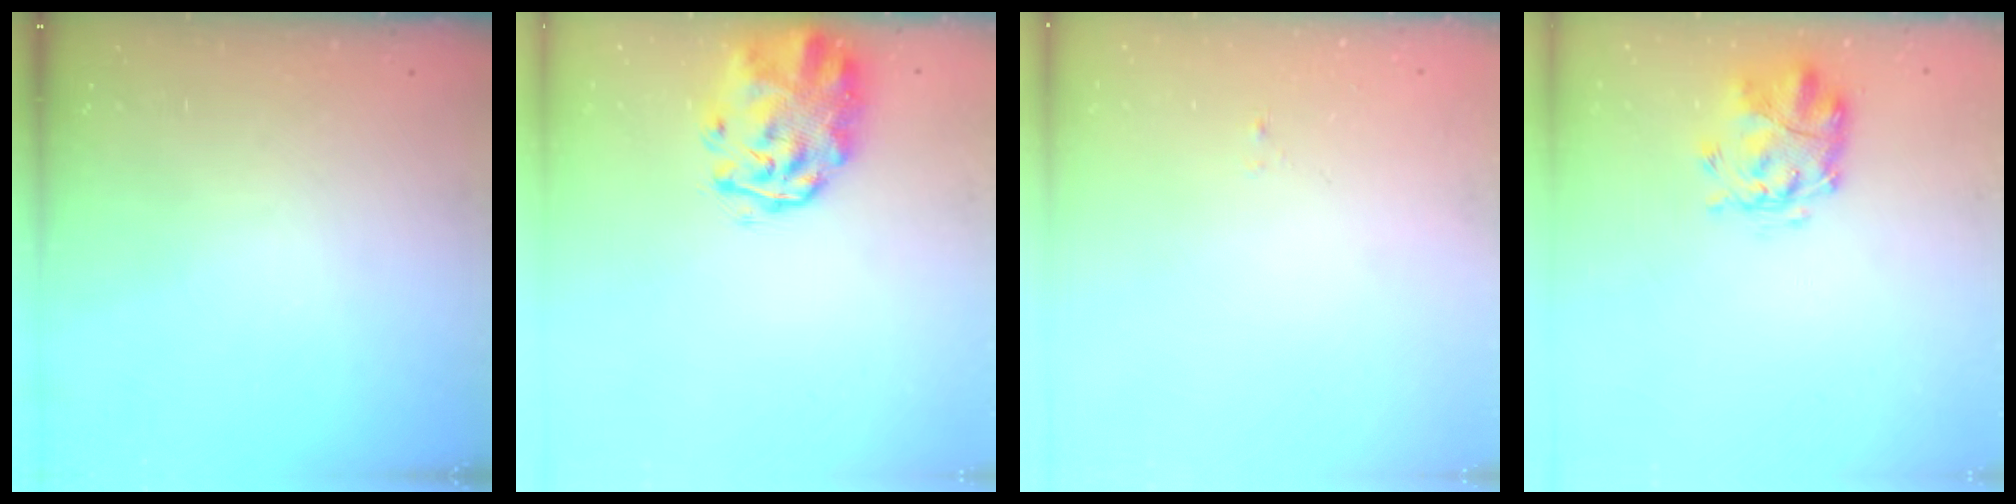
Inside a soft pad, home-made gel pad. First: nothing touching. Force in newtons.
{"total": 3.0, "press": 2.9, "slide": 0.8}
{"total": 0.0}
{"total": 3.8, "press": 3.4, "slide": 1.7}